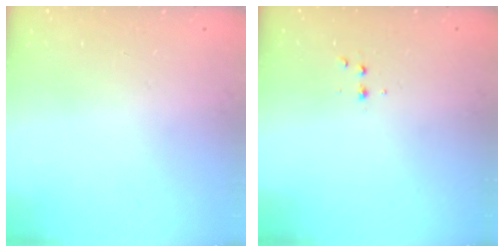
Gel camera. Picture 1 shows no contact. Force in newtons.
{"total": 2.9, "press": 2.7, "slide": 1.1}